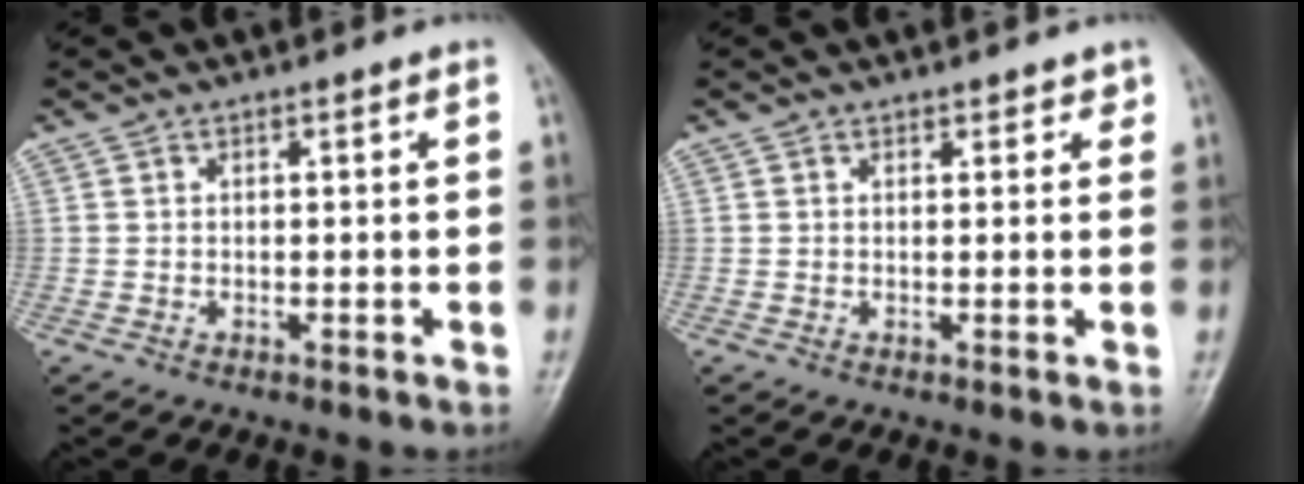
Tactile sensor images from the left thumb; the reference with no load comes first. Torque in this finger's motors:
{"motor_torque": [-0.09, -0.05, -0.04, -0.17, -0.01]}